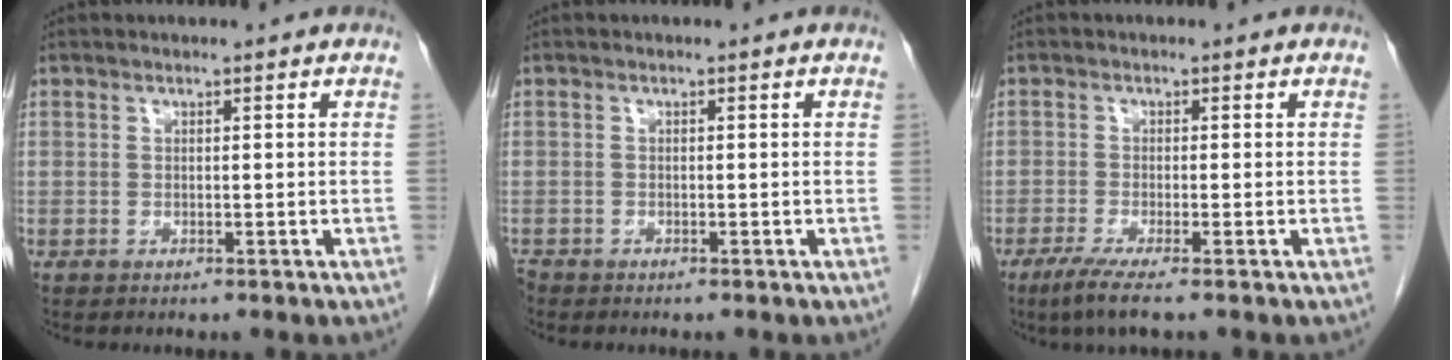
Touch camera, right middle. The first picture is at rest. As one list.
[{"total": 1.2, "force": [-1.0, 0.6, 0.2], "torque": [-0.007, -0.002, -0.019]}, {"total": 4.2, "force": [-2.8, -0.1, 3.1], "torque": [-0.063, -0.015, -0.055]}]